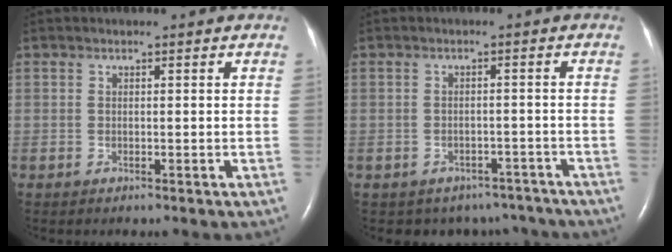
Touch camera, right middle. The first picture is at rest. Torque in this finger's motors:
{"motor_torque": [0.14, -0.17, 0.07, 0.01]}